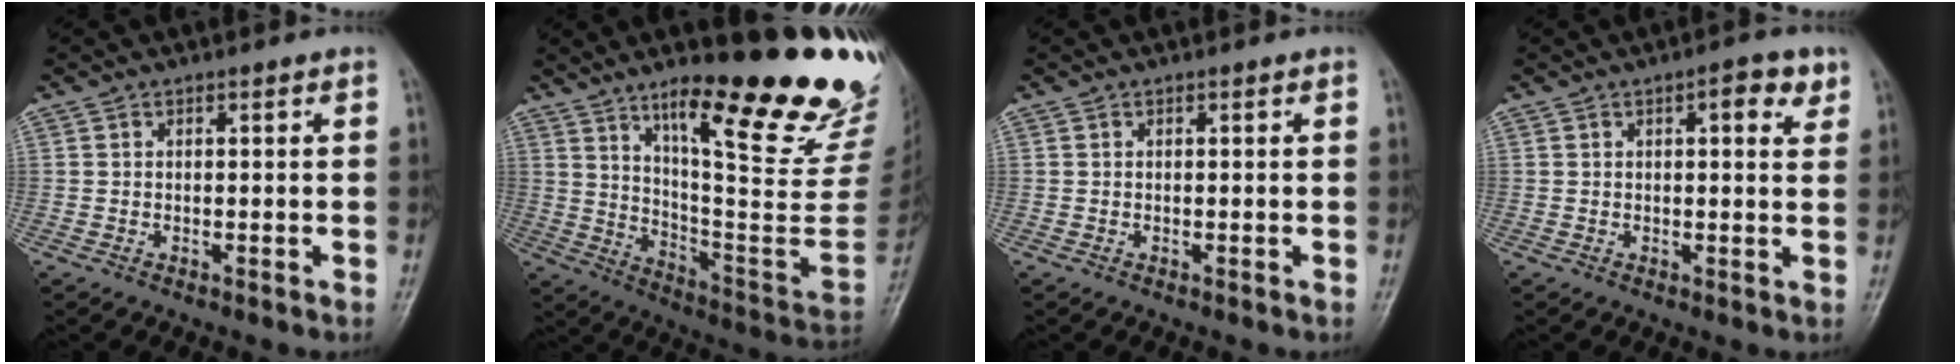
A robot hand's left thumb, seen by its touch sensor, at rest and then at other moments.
{"total": 29.3, "force": [17.8, 5.6, 22.6], "torque": [-0.270, -0.085, 0.276]}
{"total": 0.0}
{"total": 4.8, "force": [2.3, 1.8, 3.8], "torque": [-0.040, -0.005, 0.025]}